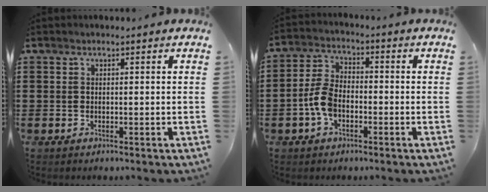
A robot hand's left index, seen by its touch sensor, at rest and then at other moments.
{"total": 5.5, "force": [-1.9, 3.3, 4.0], "torque": [-0.112, -0.001, -0.046]}